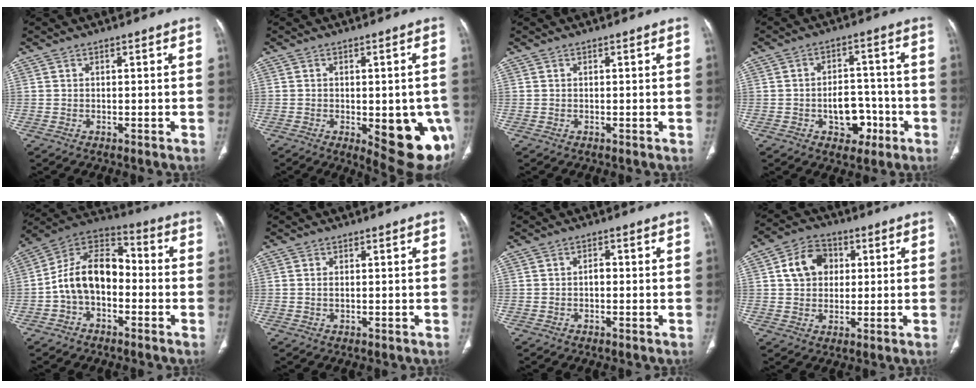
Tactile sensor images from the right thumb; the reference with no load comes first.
{"total": 14.5, "force": [-4.3, 5.7, 12.7], "torque": [-0.120, -0.006, -0.033]}
{"total": 0.0}
{"total": 8.1, "force": [-2.8, 5.7, 5.0], "torque": [-0.040, 0.034, -0.036]}
{"total": 13.4, "force": [-2.6, 8.9, 9.7], "torque": [-0.151, 0.053, -0.058]}
{"total": 0.7, "force": [0.1, 0.3, 0.6], "torque": [-0.016, 0.002, 0.003]}
{"total": 1.5, "force": [-0.3, 1.0, 1.1], "torque": [-0.011, 0.004, -0.008]}
{"total": 9.1, "force": [2.0, 7.2, 5.1], "torque": [-0.064, 0.008, 0.028]}